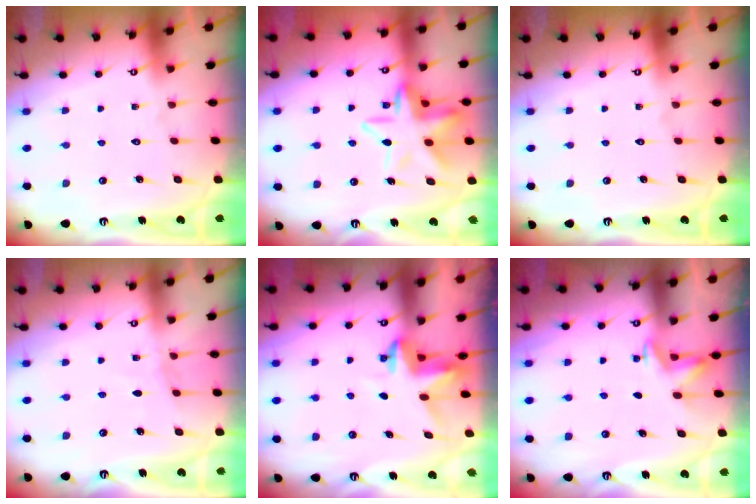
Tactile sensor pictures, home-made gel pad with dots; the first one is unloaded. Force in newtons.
{"total": 13.9, "press": 13.8, "slide": 1.6}
{"total": 0.0}
{"total": 3.9, "press": 3.9, "slide": 0.5}
{"total": 3.7, "press": 3.7, "slide": 0.3}
{"total": 3.2, "press": 3.1, "slide": 0.7}